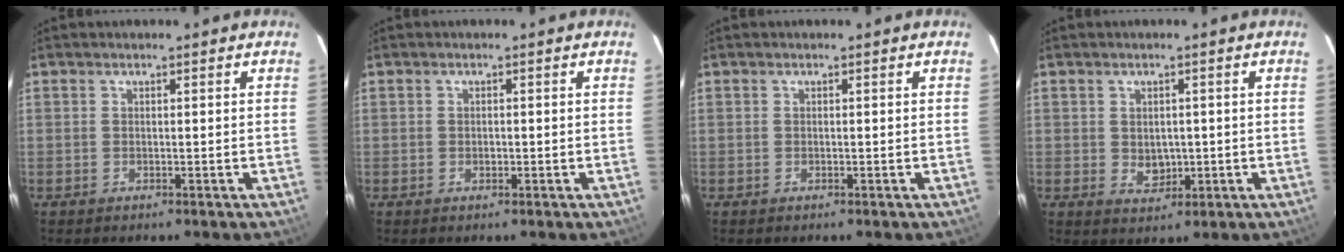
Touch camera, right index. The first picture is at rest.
{"total": 1.0, "force": [-0.3, 0.8, 0.5], "torque": [-0.007, 0.002, -0.005]}
{"total": 0.0}
{"total": 3.7, "force": [-0.2, 3.1, 2.0], "torque": [-0.032, -0.002, 0.002]}